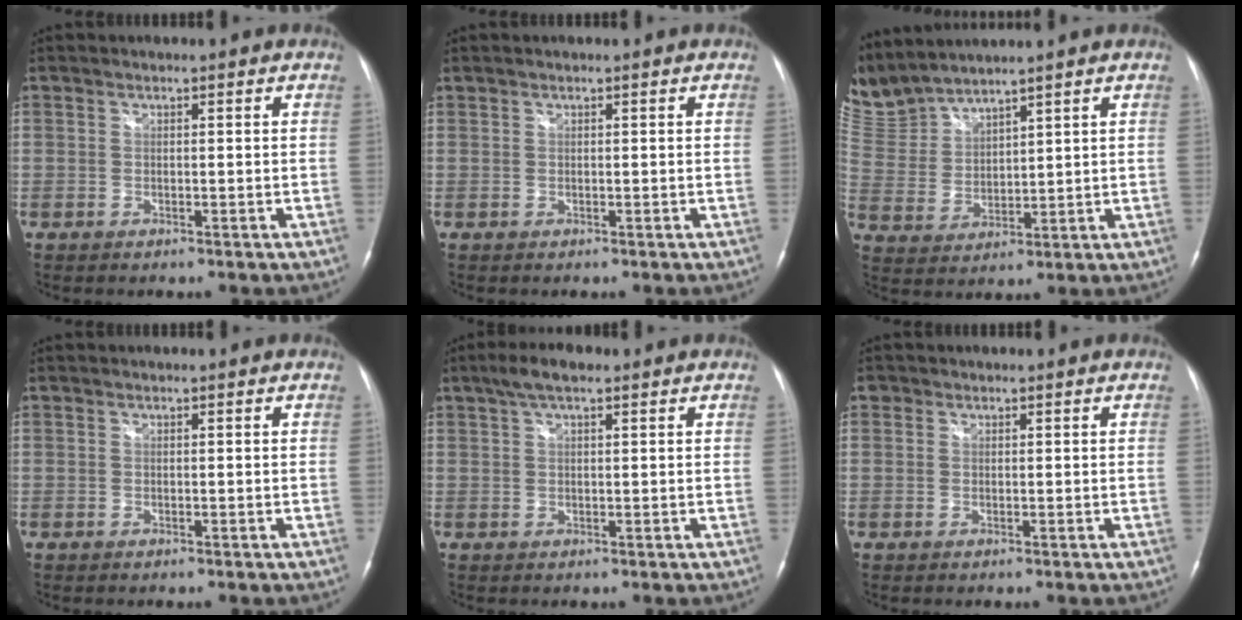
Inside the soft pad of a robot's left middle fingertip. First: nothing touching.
{"total": 0.0}
{"total": 9.6, "force": [9.5, 0.7, 1.5], "torque": [-0.065, 0.014, 0.214]}
{"total": 0.0}
{"total": 4.4, "force": [2.9, 1.2, 3.1], "torque": [-0.066, 0.019, 0.050]}
{"total": 0.6, "force": [0.3, 0.5, 0.1], "torque": [0.002, 0.000, 0.002]}